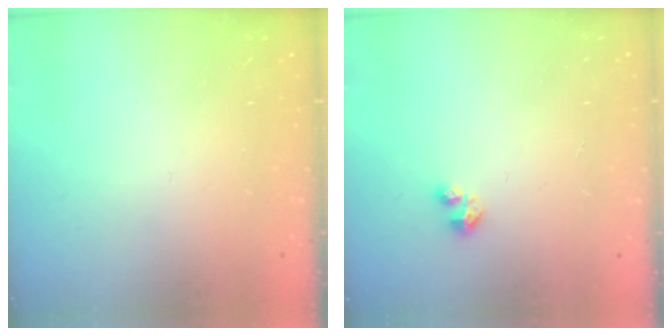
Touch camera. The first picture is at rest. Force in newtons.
{"total": 2.1, "press": 2.1, "slide": 0.2}